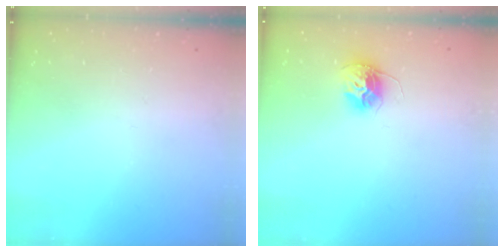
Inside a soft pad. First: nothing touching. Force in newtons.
{"total": 11.4, "press": 11.4, "slide": 0.9}